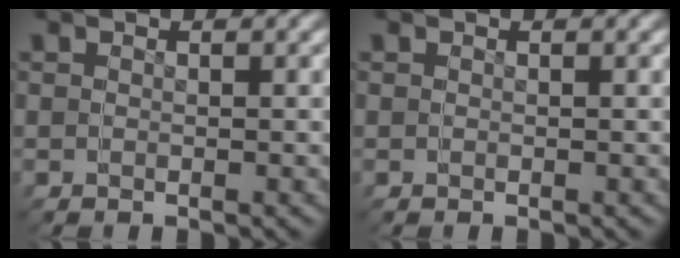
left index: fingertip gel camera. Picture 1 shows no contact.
{"total": 0.0}